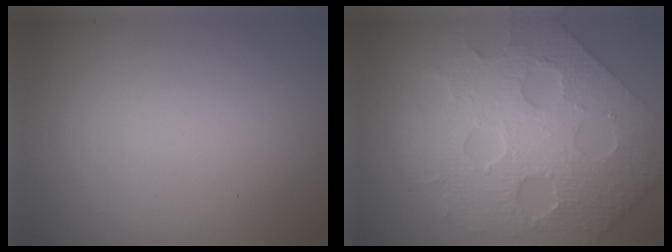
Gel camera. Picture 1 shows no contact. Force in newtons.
{"total": 7.2, "press": 6.3, "slide": 3.5}